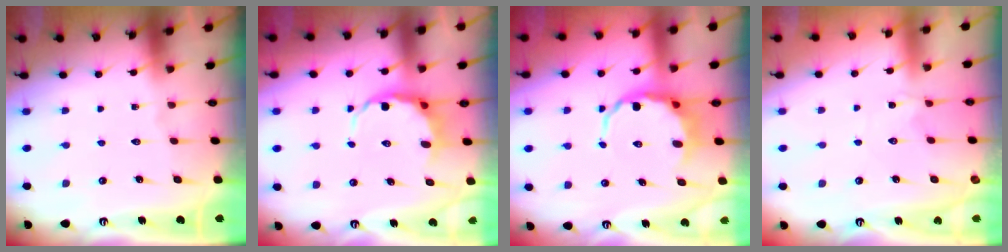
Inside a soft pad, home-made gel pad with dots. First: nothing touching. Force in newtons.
{"total": 6.6, "press": 6.1, "slide": 2.5}
{"total": 6.5, "press": 6.2, "slide": 2.1}
{"total": 2.3, "press": 2.2, "slide": 0.4}